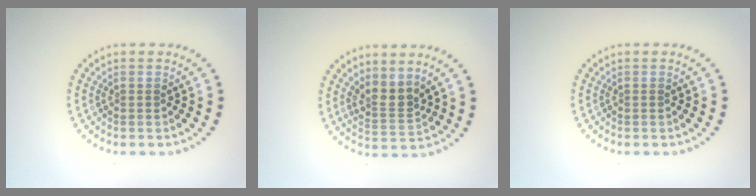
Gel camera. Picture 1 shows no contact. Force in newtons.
{"total": 2.6, "press": 1.9, "slide": 1.7}
{"total": 0.0}